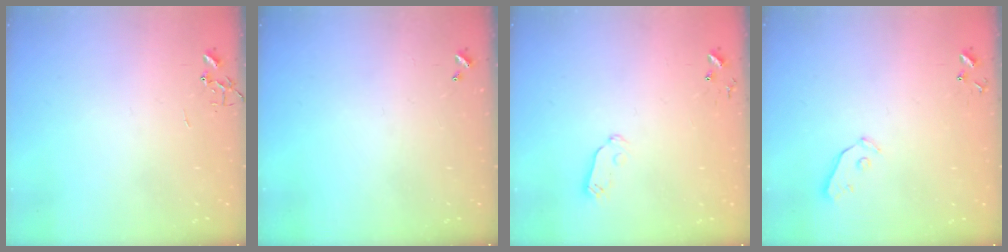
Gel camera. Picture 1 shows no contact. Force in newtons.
{"total": 0.0}
{"total": 4.9, "press": 4.9, "slide": 0.3}
{"total": 3.8, "press": 3.8, "slide": 0.4}